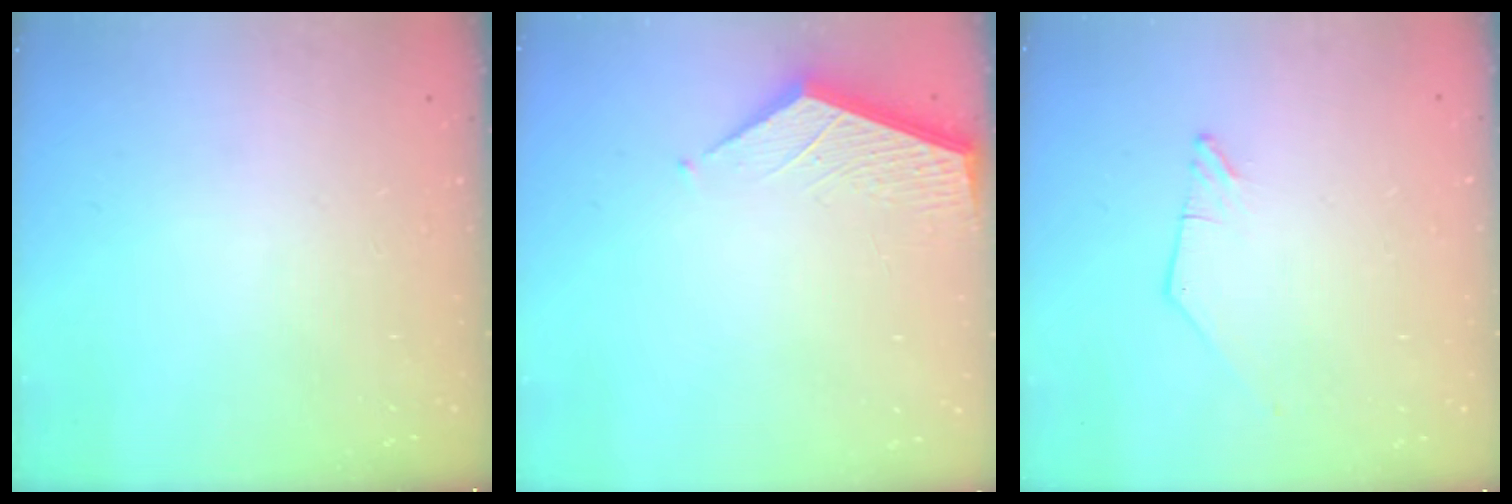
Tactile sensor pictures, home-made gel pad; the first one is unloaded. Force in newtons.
{"total": 3.7, "press": 3.7, "slide": 0.3}
{"total": 0.0}